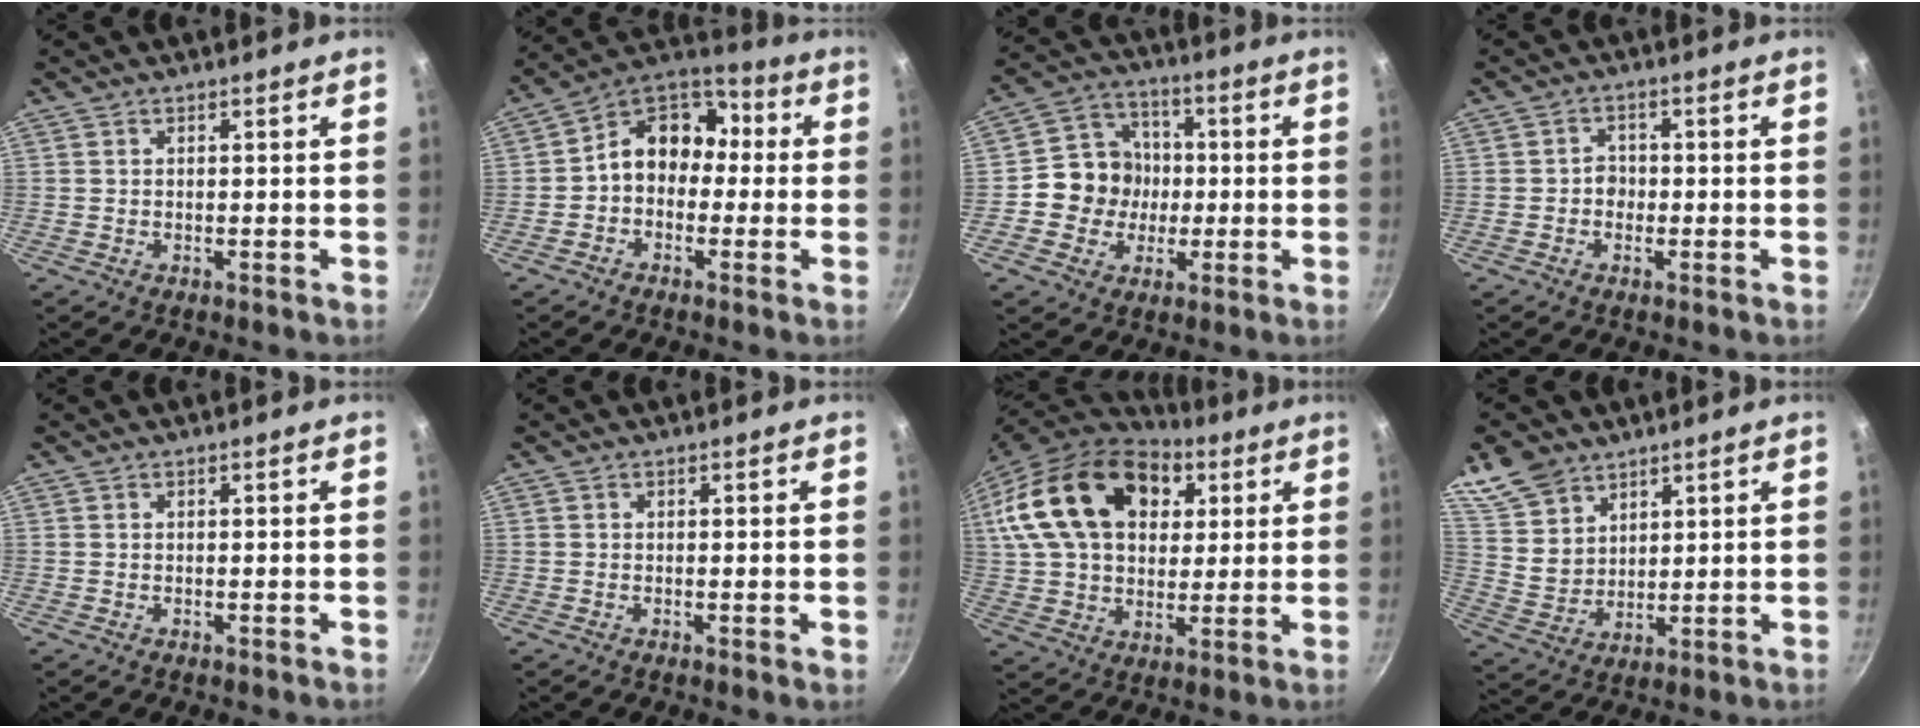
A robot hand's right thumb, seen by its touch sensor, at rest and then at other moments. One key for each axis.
{"total": 11.7, "fx": -0.6, "fy": 9.4, "fz": 7.0, "tx": -0.070, "ty": 0.050, "tz": -0.035}
{"total": 10.8, "fx": -1.0, "fy": 9.9, "fz": 4.2, "tx": -0.034, "ty": 0.026, "tz": -0.032}
{"total": 2.6, "fx": -0.6, "fy": 2.3, "fz": 1.1, "tx": 0.002, "ty": 0.011, "tz": -0.013}
{"total": 0.0}
{"total": 0.5, "fx": 0.0, "fy": 0.1, "fz": 0.5, "tx": -0.007, "ty": -0.001, "tz": -0.002}
{"total": 25.7, "fx": 8.8, "fy": 17.1, "fz": 17.0, "tx": -0.289, "ty": 0.006, "tz": 0.151}
{"total": 10.2, "fx": 6.9, "fy": 6.7, "fz": 3.6, "tx": -0.043, "ty": -0.023, "tz": 0.146}